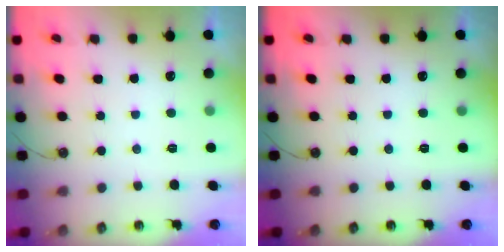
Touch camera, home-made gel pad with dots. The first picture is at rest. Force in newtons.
{"total": 0.0}